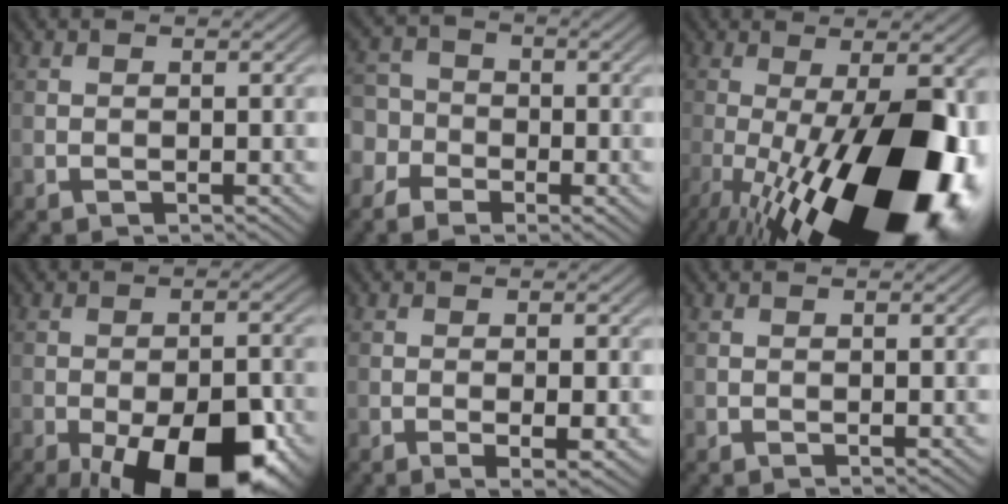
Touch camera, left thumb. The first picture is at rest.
{"total": 5.9, "force": [-2.2, 4.9, 2.4], "torque": [-0.047, -0.003, -0.061]}
{"total": 21.3, "force": [-7.4, 7.2, 18.7], "torque": [-0.288, -0.016, -0.102]}
{"total": 16.5, "force": [-8.9, 6.8, 12.1], "torque": [-0.160, -0.014, -0.131]}
{"total": 2.6, "force": [-0.6, 0.5, 2.5], "torque": [-0.046, -0.002, -0.008]}
{"total": 0.0}